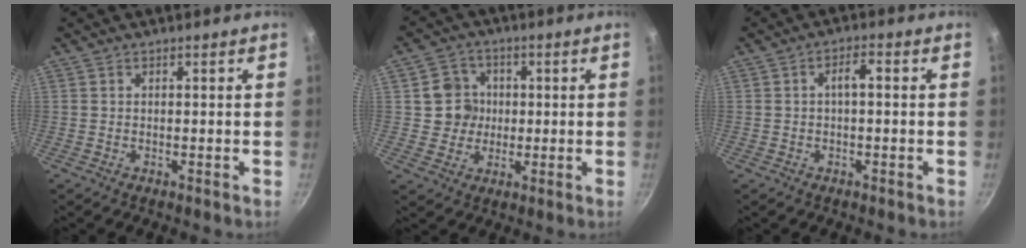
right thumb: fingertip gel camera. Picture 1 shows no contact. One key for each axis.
{"total": 6.7, "fx": 0.7, "fy": 6.4, "fz": 1.7, "tx": 0.011, "ty": 0.005, "tz": 0.005}
{"total": 2.8, "fx": -0.1, "fy": 1.1, "fz": 2.6, "tx": -0.051, "ty": 0.017, "tz": -0.004}